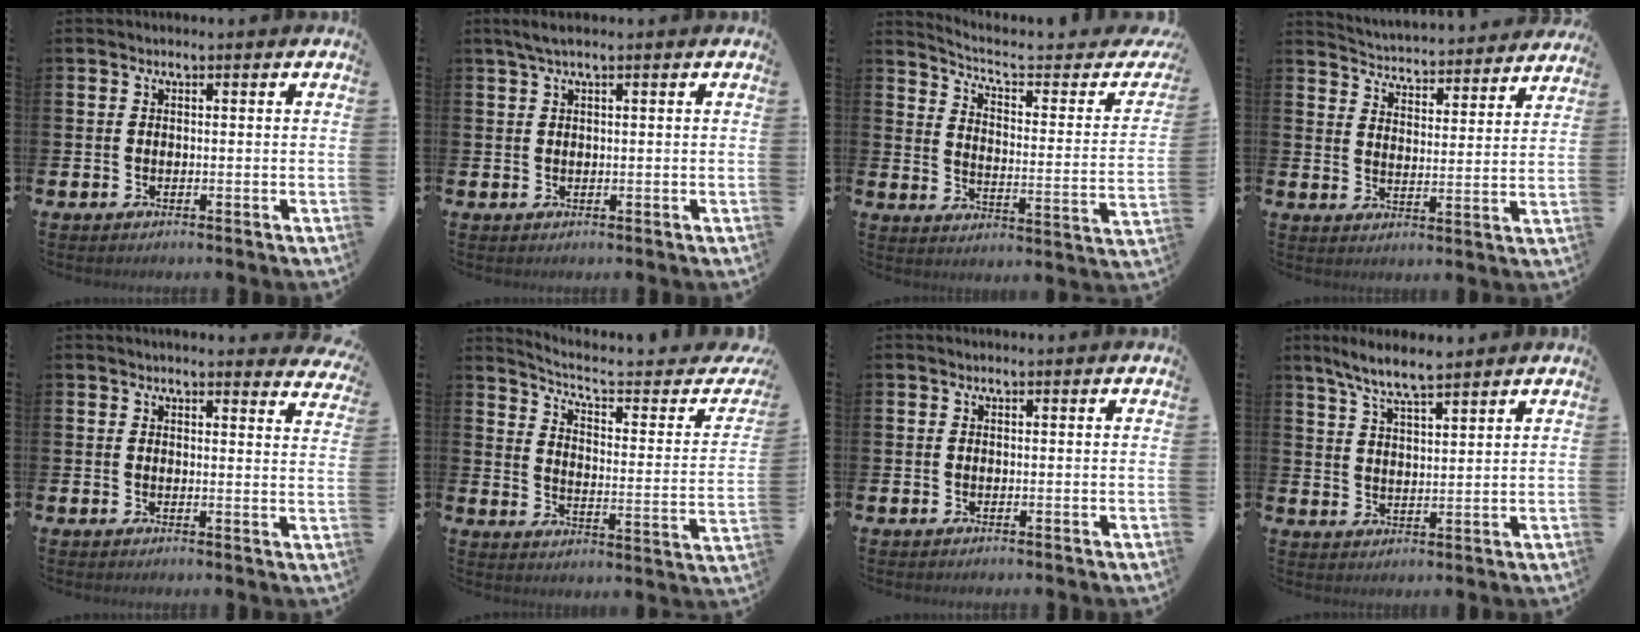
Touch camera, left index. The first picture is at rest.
{"total": 1.7, "force": [1.0, 0.1, 1.4], "torque": [-0.030, 0.004, 0.018]}
{"total": 5.0, "force": [4.1, 1.0, 2.8], "torque": [-0.069, -0.037, 0.059]}
{"total": 4.6, "force": [4.6, 0.6, 0.0], "torque": [-0.016, -0.046, 0.074]}
{"total": 2.8, "force": [2.8, 0.1, 0.1], "torque": [0.005, -0.017, 0.047]}
{"total": 5.7, "force": [4.7, 0.8, 3.2], "torque": [-0.070, -0.044, 0.069]}
{"total": 0.0}
{"total": 6.5, "force": [5.9, 0.7, 2.6], "torque": [-0.070, -0.017, 0.107]}